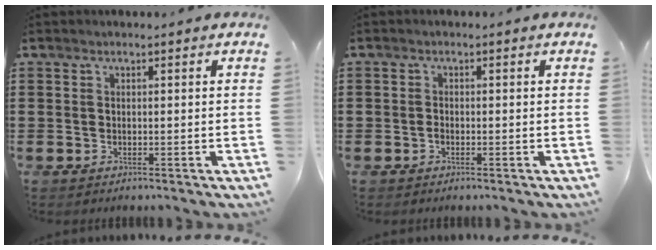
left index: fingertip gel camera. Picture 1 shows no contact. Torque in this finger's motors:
{"motor_torque": [0.09, 0.11, 0.02, 0.00]}